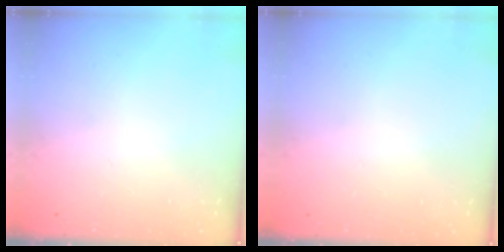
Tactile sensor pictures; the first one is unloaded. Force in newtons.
{"total": 0.0}